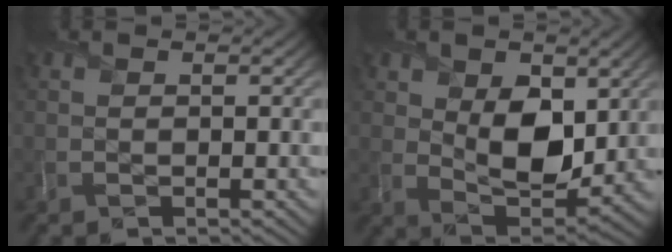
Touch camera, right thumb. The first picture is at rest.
{"total": 8.2, "force": [2.2, 5.0, 6.1], "torque": [-0.123, -0.012, 0.039]}